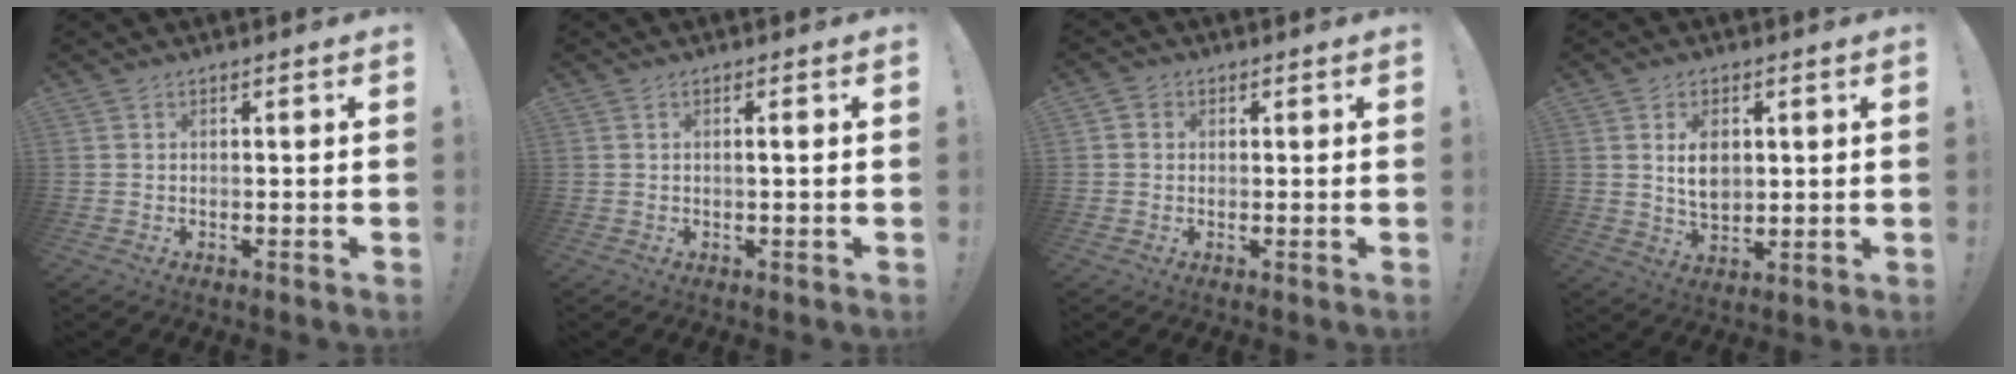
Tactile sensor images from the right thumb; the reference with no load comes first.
{"total": 1.2, "force": [0.1, -0.1, 1.2], "torque": [-0.018, -0.001, -0.002]}
{"total": 2.2, "force": [0.2, 2.0, 0.9], "torque": [-0.021, 0.006, 0.004]}
{"total": 7.4, "force": [1.9, 4.6, 5.4], "torque": [-0.078, -0.009, 0.031]}